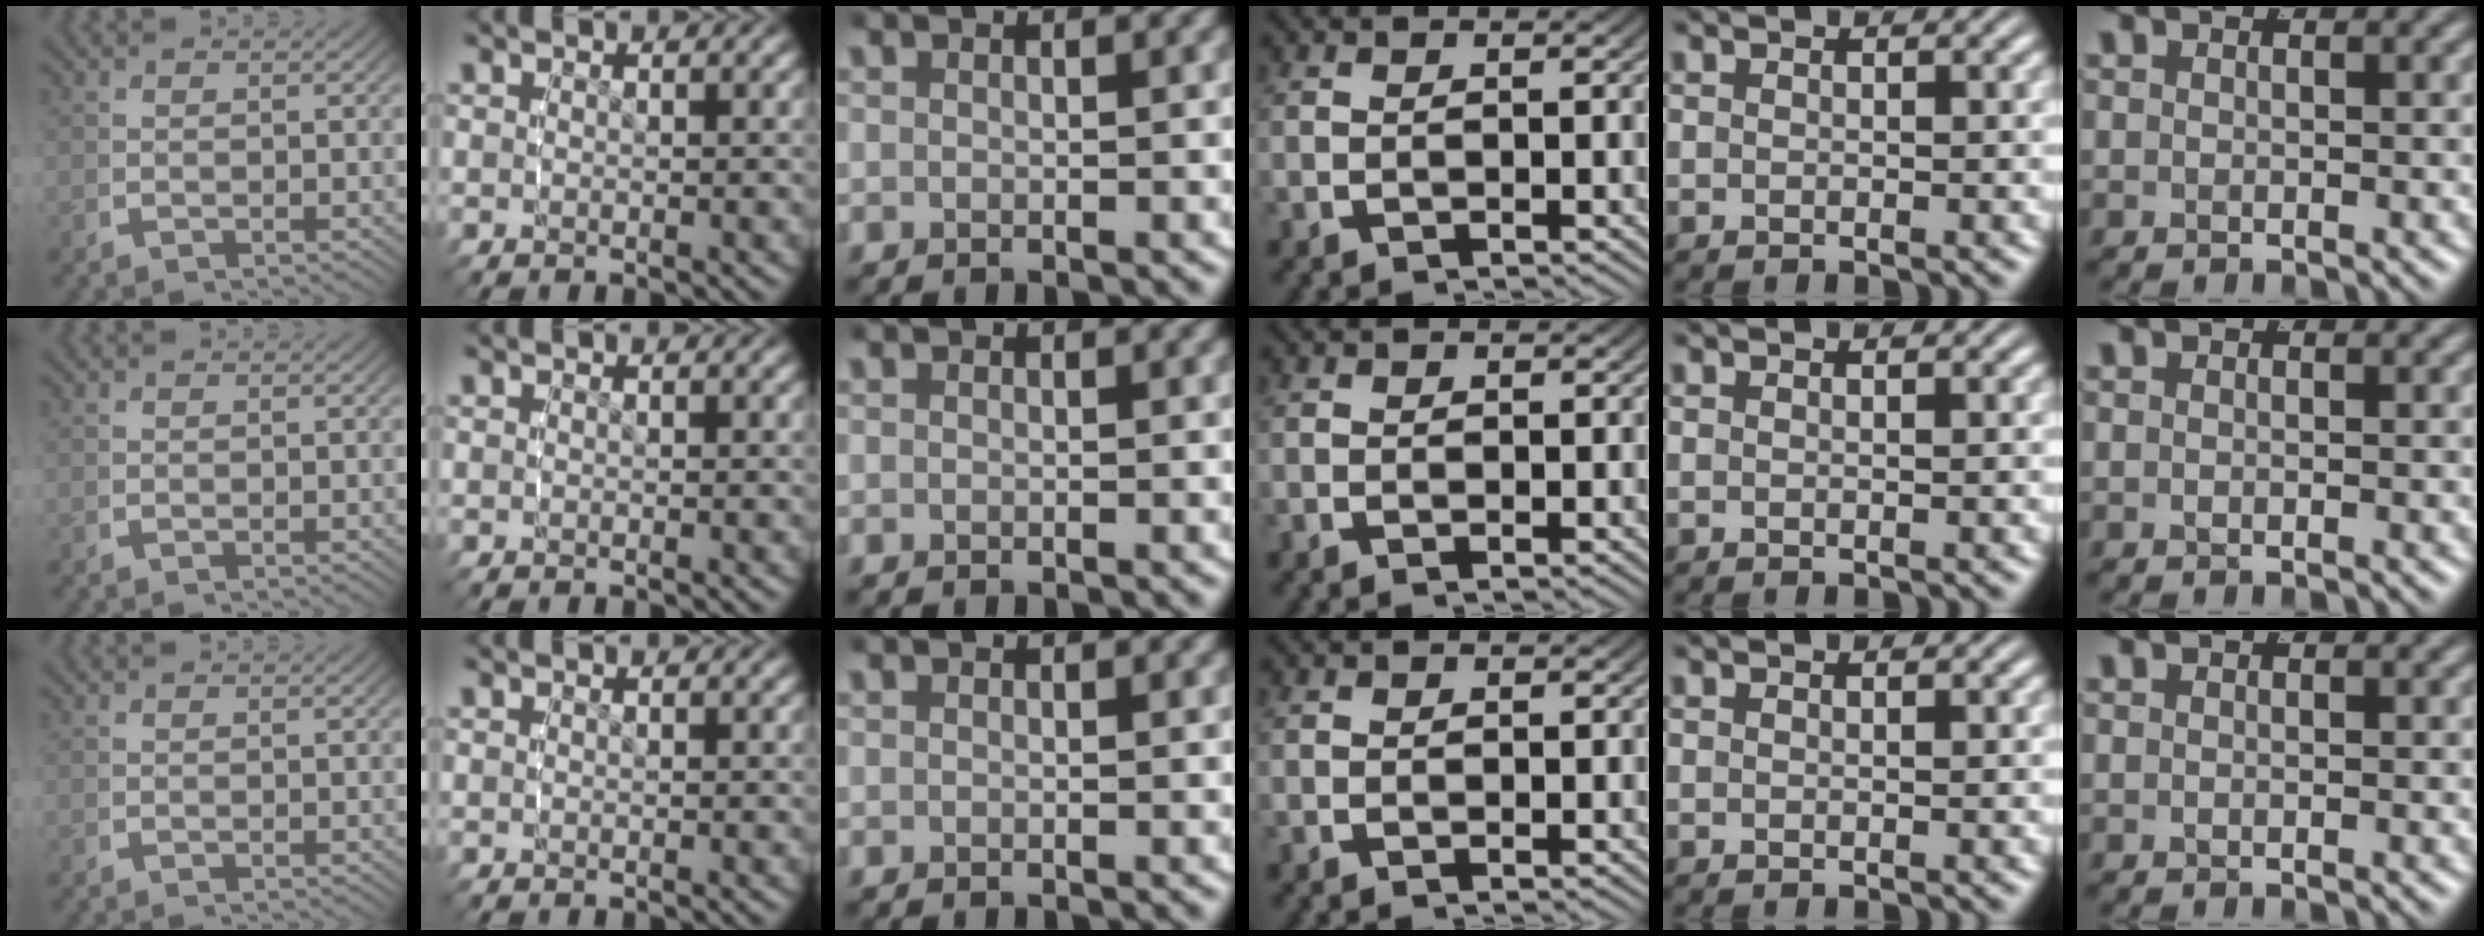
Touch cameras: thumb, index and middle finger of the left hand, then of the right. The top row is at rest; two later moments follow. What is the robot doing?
{"motion": "lift_and_place", "object": "sponge"}